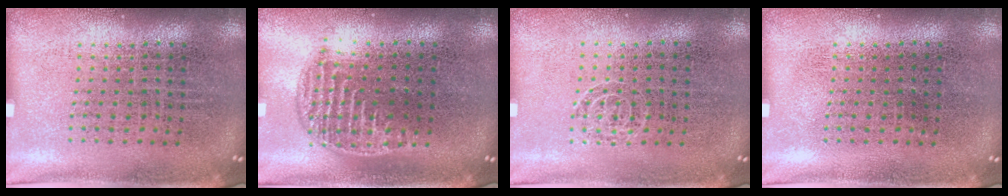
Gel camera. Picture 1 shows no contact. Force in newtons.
{"total": 1.3, "press": 1.1, "slide": 0.6}
{"total": 0.8, "press": 0.8, "slide": 0.1}
{"total": 0.0}